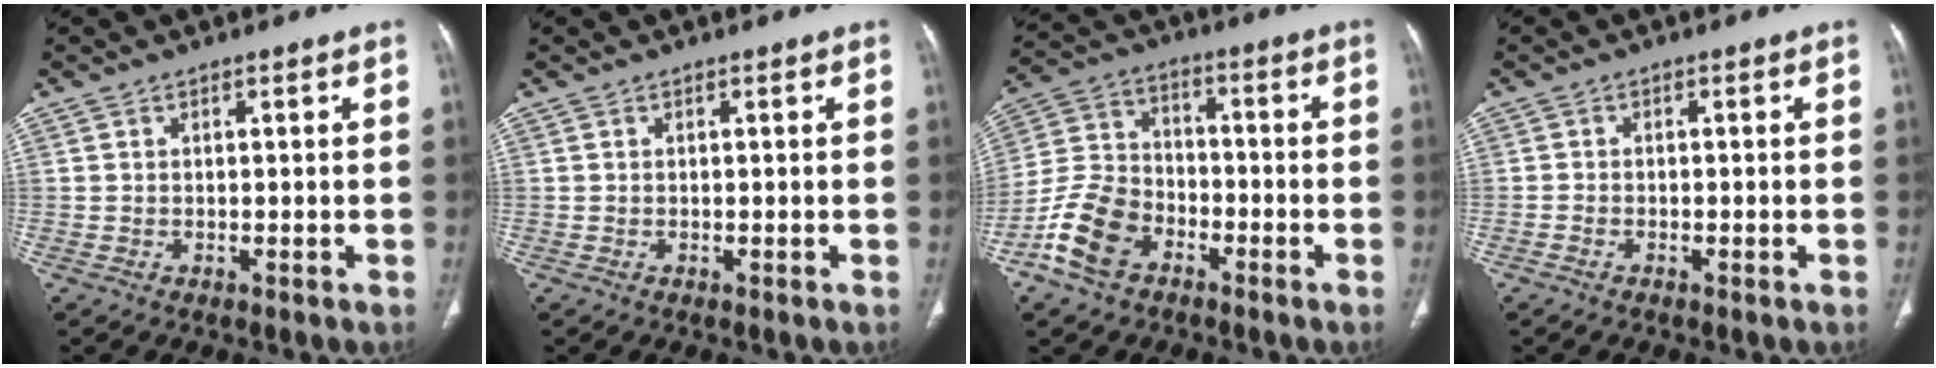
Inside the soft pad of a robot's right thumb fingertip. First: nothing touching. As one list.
[{"total": 0.0}, {"total": 11.7, "force": [-6.2, 7.8, 6.2], "torque": [-0.120, 0.040, -0.126]}, {"total": 0.8, "force": [-0.6, 0.4, 0.3], "torque": [-0.010, 0.003, -0.015]}]